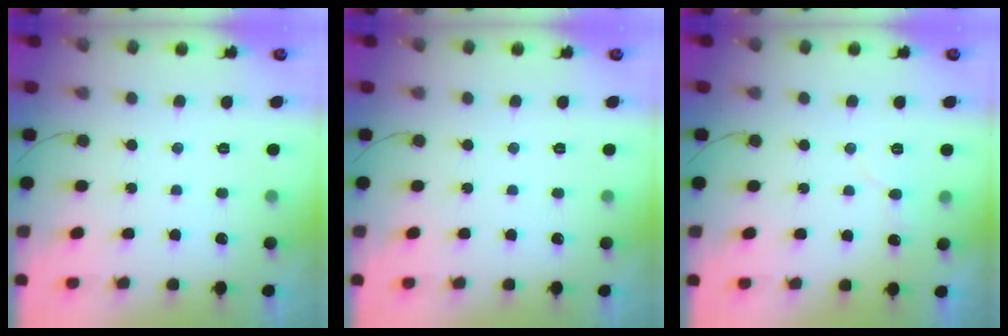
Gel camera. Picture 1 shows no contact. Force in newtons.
{"total": 0.0}
{"total": 4.3, "press": 4.3, "slide": 0.4}